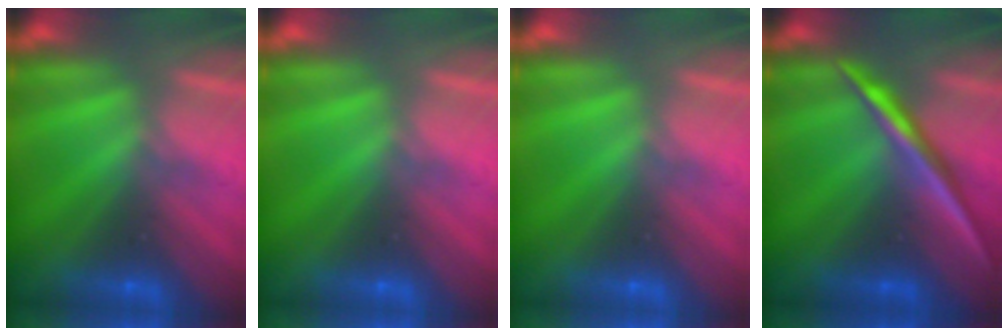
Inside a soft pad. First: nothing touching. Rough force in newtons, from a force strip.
{"total": 0.0}
{"total": 0.0}
{"total": 2.2}